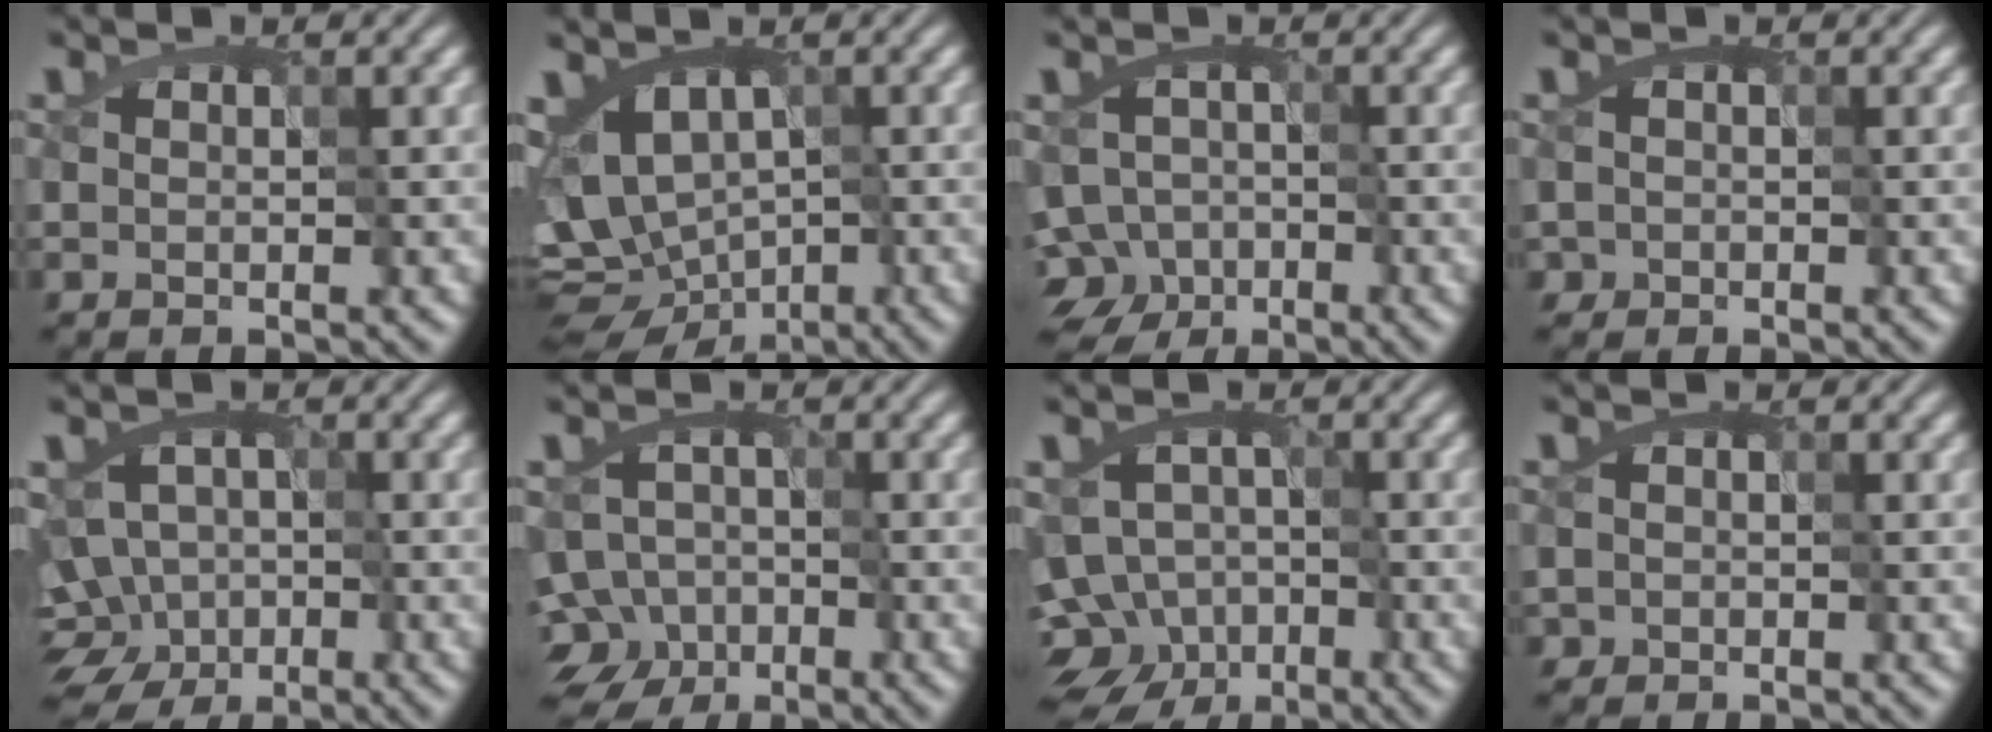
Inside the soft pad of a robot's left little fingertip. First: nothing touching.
{"total": 6.9, "force": [-1.5, 5.0, 4.5], "torque": [-0.052, -0.007, -0.005]}
{"total": 5.8, "force": [-2.6, 4.5, 2.5], "torque": [-0.020, -0.011, -0.052]}
{"total": 1.1, "force": [-0.4, 0.9, 0.2], "torque": [-0.004, 0.003, -0.008]}
{"total": 9.3, "force": [-3.7, 7.4, 4.2], "torque": [-0.047, 0.003, -0.088]}
{"total": 6.6, "force": [-2.9, 5.2, 2.6], "torque": [-0.018, -0.007, -0.066]}
{"total": 8.3, "force": [-3.9, 6.3, 3.6], "torque": [-0.027, 0.003, -0.080]}
{"total": 0.6, "force": [-0.3, 0.5, 0.1], "torque": [0.001, 0.001, -0.007]}